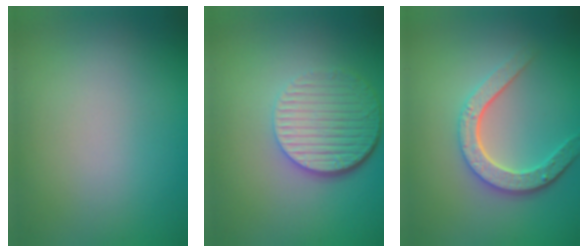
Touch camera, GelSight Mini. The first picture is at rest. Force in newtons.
{"total": 5.8, "press": 4.1, "slide": 4.1}
{"total": 4.6, "press": 3.5, "slide": 2.9}